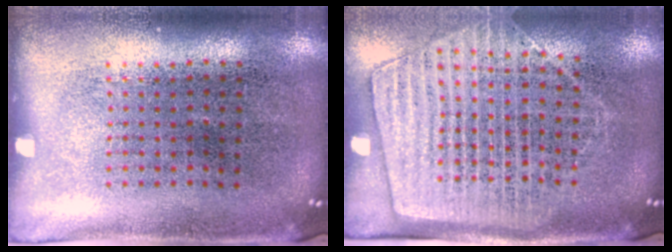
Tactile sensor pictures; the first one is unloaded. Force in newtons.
{"total": 1.7, "press": 1.4, "slide": 1.0}